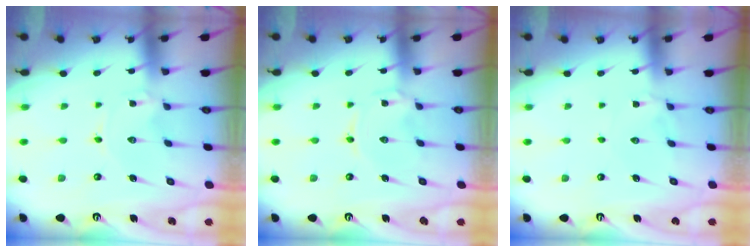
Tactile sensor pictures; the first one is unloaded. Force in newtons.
{"total": 0.0}
{"total": 2.8, "press": 2.8, "slide": 0.4}